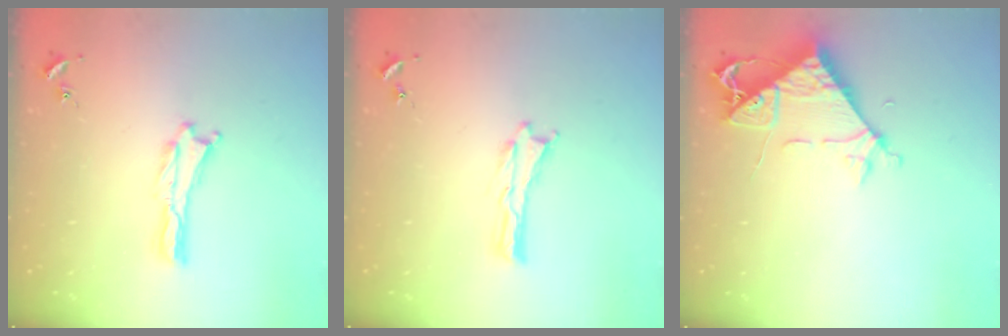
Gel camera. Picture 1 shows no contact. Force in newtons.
{"total": 0.0}
{"total": 7.6, "press": 7.6, "slide": 0.6}